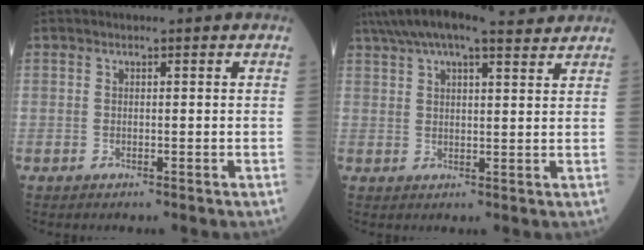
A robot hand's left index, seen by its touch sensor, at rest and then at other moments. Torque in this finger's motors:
{"motor_torque": [1.09, -1.05, 0.32, 0.11]}